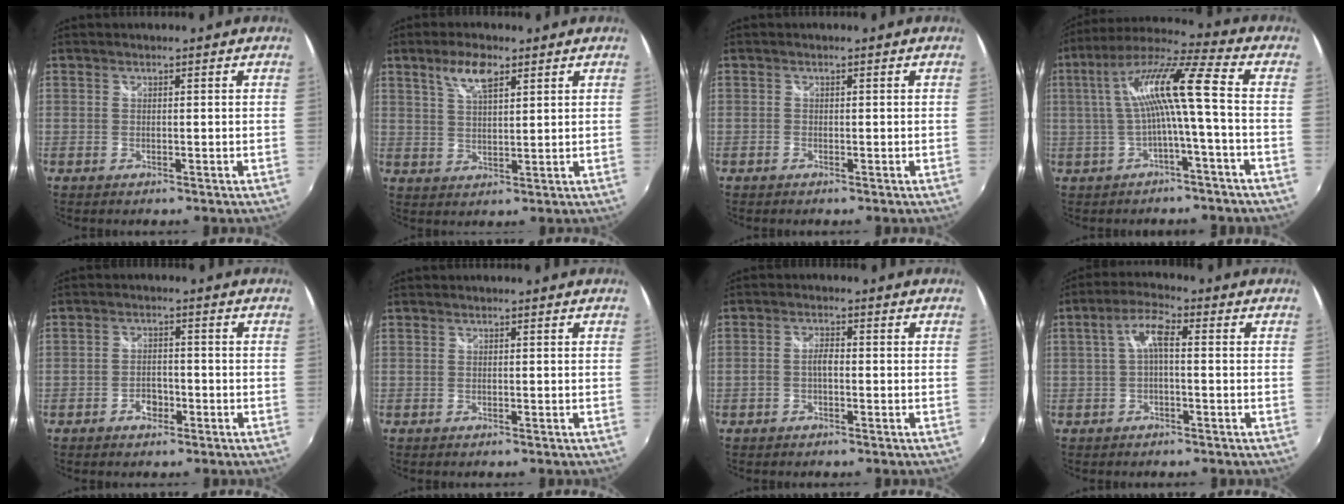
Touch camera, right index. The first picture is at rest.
{"total": 5.9, "force": [3.4, 2.1, 4.2], "torque": [-0.077, 0.008, 0.065]}
{"total": 0.6, "force": [-0.5, 0.3, 0.1], "torque": [-0.001, -0.001, -0.011]}
{"total": 11.5, "force": [-1.0, -0.1, 11.5], "torque": [-0.224, 0.019, -0.012]}
{"total": 3.3, "force": [-1.8, 2.2, 1.6], "torque": [-0.031, 0.006, -0.027]}
{"total": 0.0}
{"total": 2.5, "force": [-0.7, 1.1, 2.1], "torque": [-0.044, 0.006, -0.014]}
{"total": 4.9, "force": [-0.1, 1.5, 4.7], "torque": [-0.094, 0.016, -0.001]}